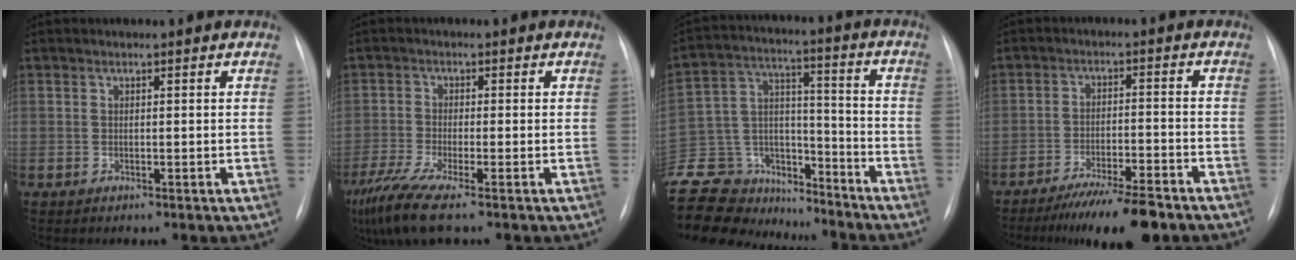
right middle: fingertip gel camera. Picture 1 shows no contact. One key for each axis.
{"total": 8.5, "fx": -6.0, "fy": 0.7, "fz": 6.0, "tx": -0.125, "ty": -0.024, "tz": -0.113}
{"total": 17.0, "fx": -15.2, "fy": 6.9, "fz": 3.1, "tx": -0.062, "ty": 0.074, "tz": -0.252}
{"total": 10.5, "fx": -8.4, "fy": 1.2, "fz": 6.2, "tx": -0.094, "ty": -0.021, "tz": -0.136}